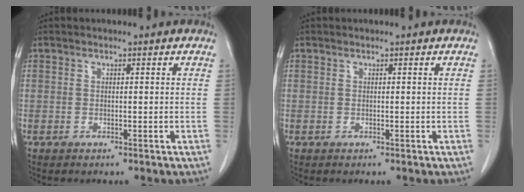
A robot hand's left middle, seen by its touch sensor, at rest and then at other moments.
{"total": 0.0}